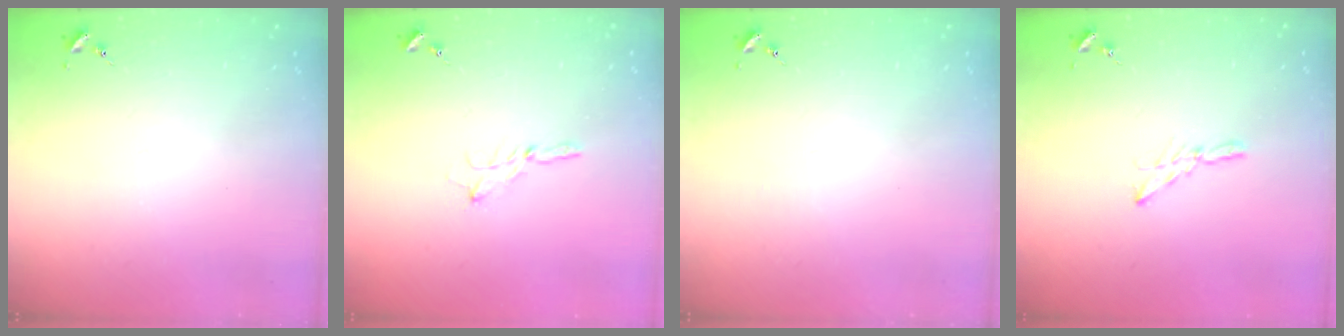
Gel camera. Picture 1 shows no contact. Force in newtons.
{"total": 2.3, "press": 2.3, "slide": 0.2}
{"total": 0.0}
{"total": 4.7, "press": 4.7, "slide": 0.1}